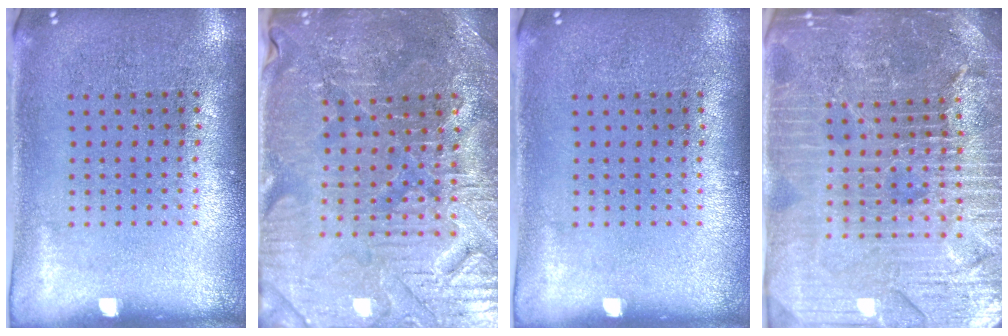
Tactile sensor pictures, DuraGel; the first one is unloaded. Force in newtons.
{"total": 3.8, "press": 3.7, "slide": 0.5}
{"total": 0.0}
{"total": 5.3, "press": 4.8, "slide": 2.2}